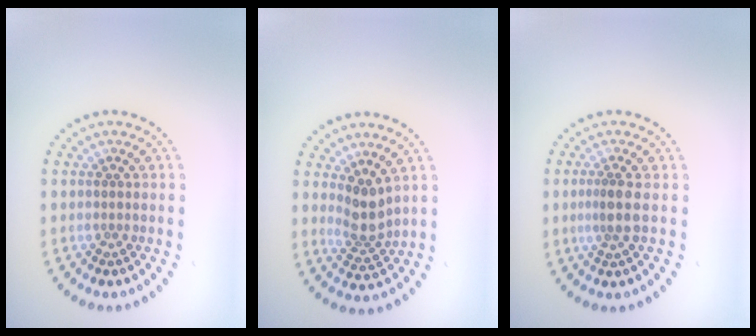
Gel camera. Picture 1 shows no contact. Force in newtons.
{"total": 2.8, "press": 2.1, "slide": 1.8}
{"total": 2.1, "press": 1.7, "slide": 1.3}